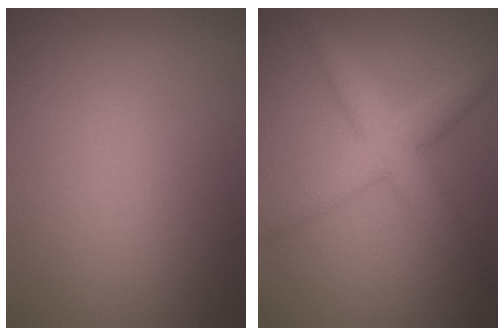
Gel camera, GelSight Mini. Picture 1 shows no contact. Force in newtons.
{"total": 4.9, "press": 4.9, "slide": 0.1}